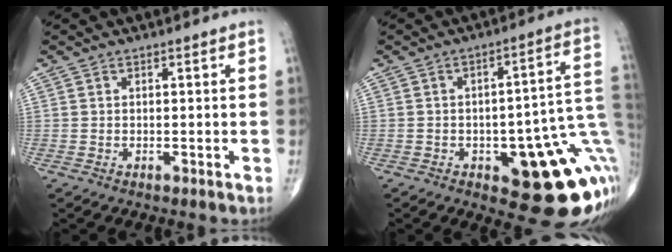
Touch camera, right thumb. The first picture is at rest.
{"total": 20.0, "force": [-4.9, 7.3, 17.9], "torque": [-0.156, 0.032, -0.043]}